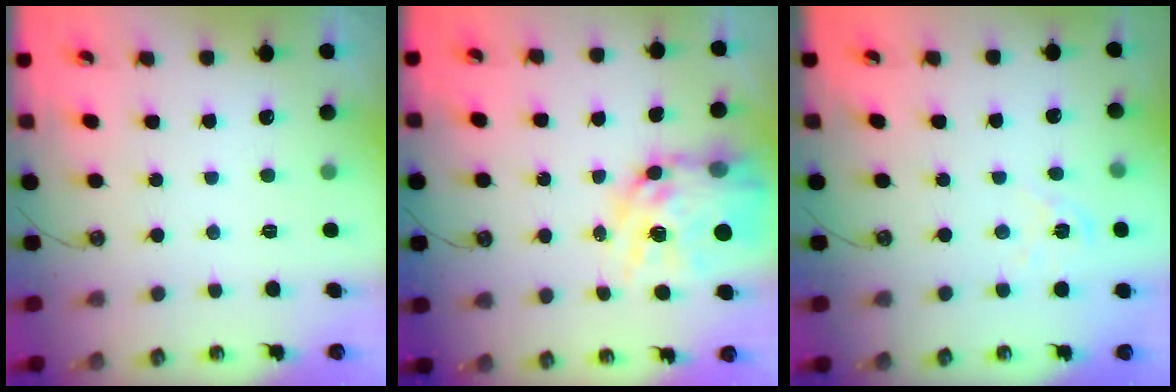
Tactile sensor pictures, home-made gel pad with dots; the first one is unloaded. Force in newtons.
{"total": 17.1, "press": 17.0, "slide": 1.5}
{"total": 6.3, "press": 6.3, "slide": 0.5}